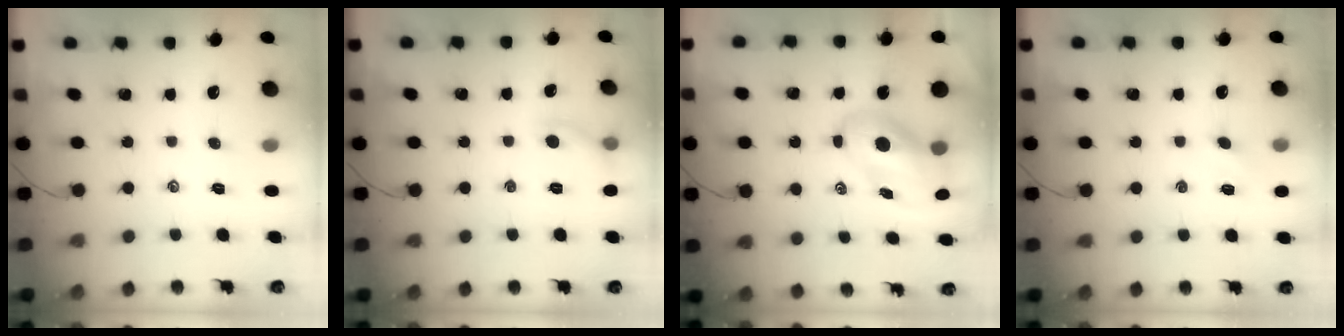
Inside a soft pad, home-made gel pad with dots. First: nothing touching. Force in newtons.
{"total": 5.6, "press": 5.4, "slide": 1.5}
{"total": 9.3, "press": 9.1, "slide": 1.9}
{"total": 3.3, "press": 3.1, "slide": 1.2}